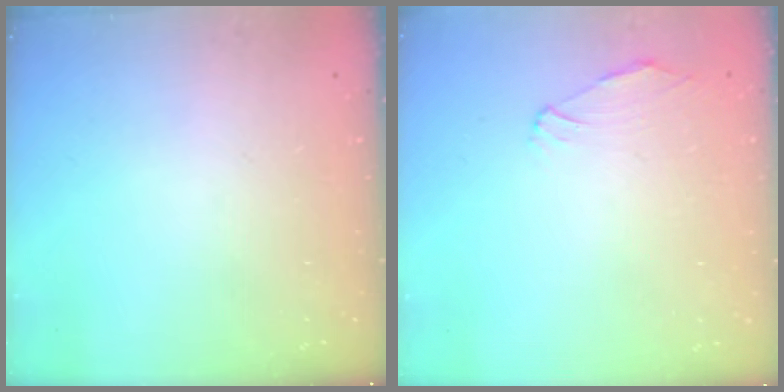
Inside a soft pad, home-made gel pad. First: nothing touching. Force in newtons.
{"total": 1.5, "press": 1.4, "slide": 0.5}